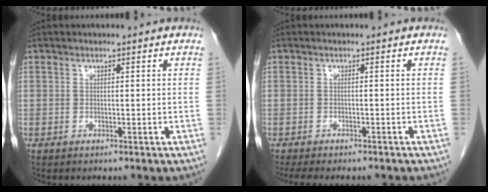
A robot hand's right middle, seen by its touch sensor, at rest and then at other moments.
{"total": 8.4, "force": [-7.1, 2.1, 3.9], "torque": [-0.050, -0.004, -0.090]}